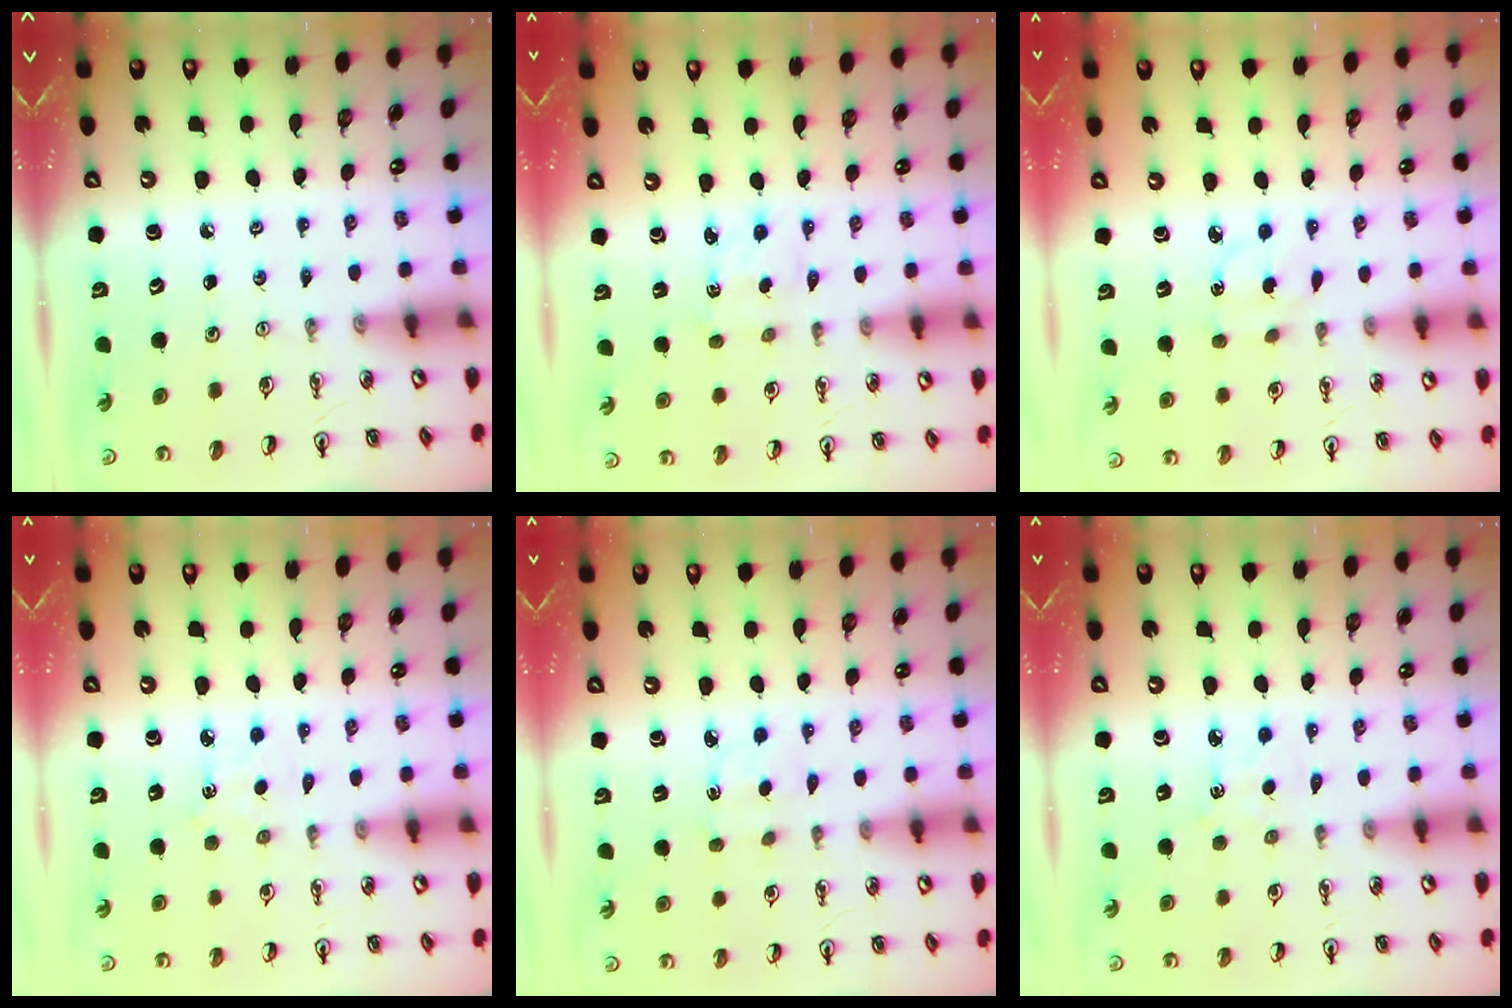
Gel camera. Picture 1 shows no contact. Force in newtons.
{"total": 1.3, "press": 1.2, "slide": 0.6}
{"total": 3.2, "press": 3.1, "slide": 0.6}
{"total": 3.5, "press": 3.5, "slide": 0.4}
{"total": 1.8, "press": 1.7, "slide": 0.5}
{"total": 3.5, "press": 3.5, "slide": 0.4}